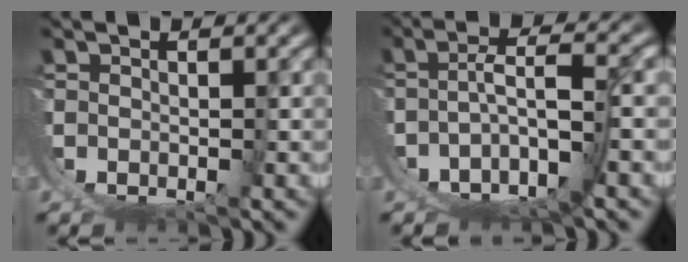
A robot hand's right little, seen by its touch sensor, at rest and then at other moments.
{"total": 6.2, "force": [-3.5, 3.1, 4.0], "torque": [-0.069, -0.017, -0.050]}